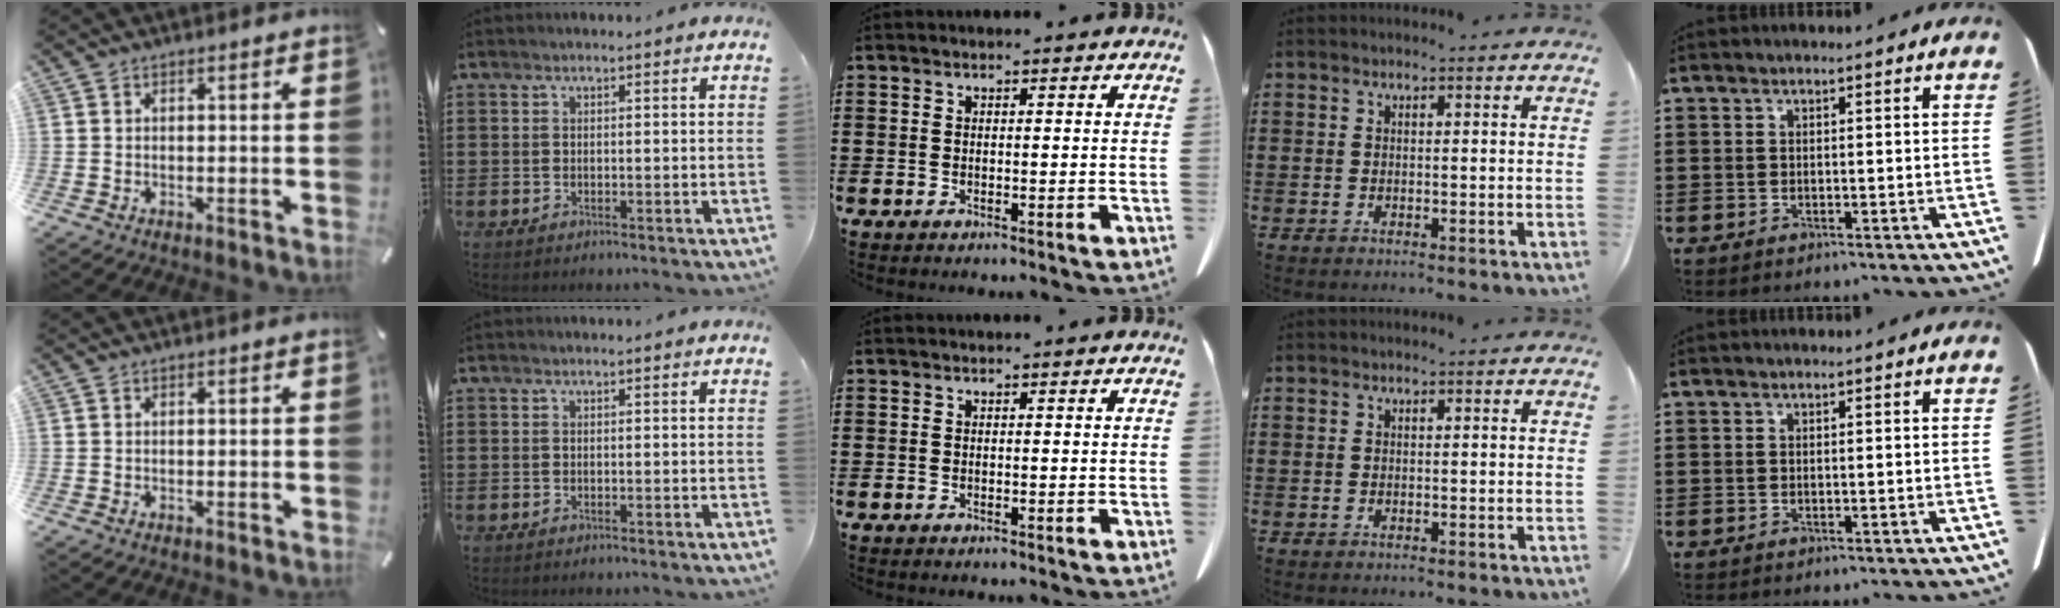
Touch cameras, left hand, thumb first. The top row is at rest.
{}